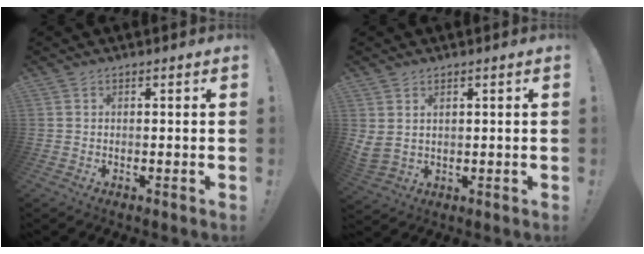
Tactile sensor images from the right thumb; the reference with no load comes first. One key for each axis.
{"total": 3.5, "fx": 2.1, "fy": 2.4, "fz": 1.6, "tx": -0.028, "ty": -0.011, "tz": 0.041}